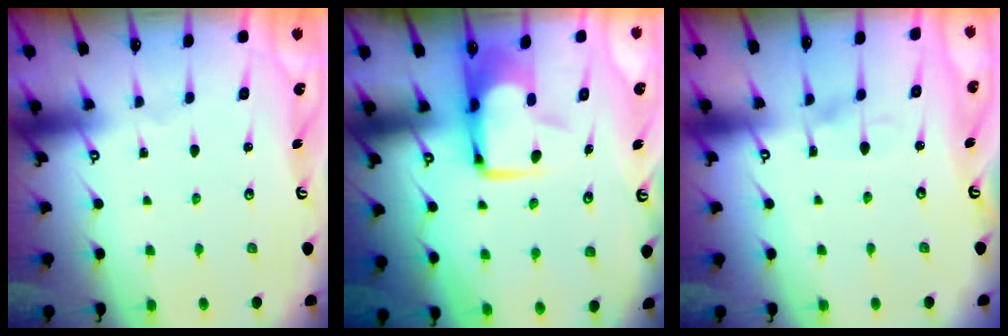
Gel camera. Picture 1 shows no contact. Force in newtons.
{"total": 6.5, "press": 6.4, "slide": 1.2}
{"total": 6.3, "press": 6.3, "slide": 0.6}